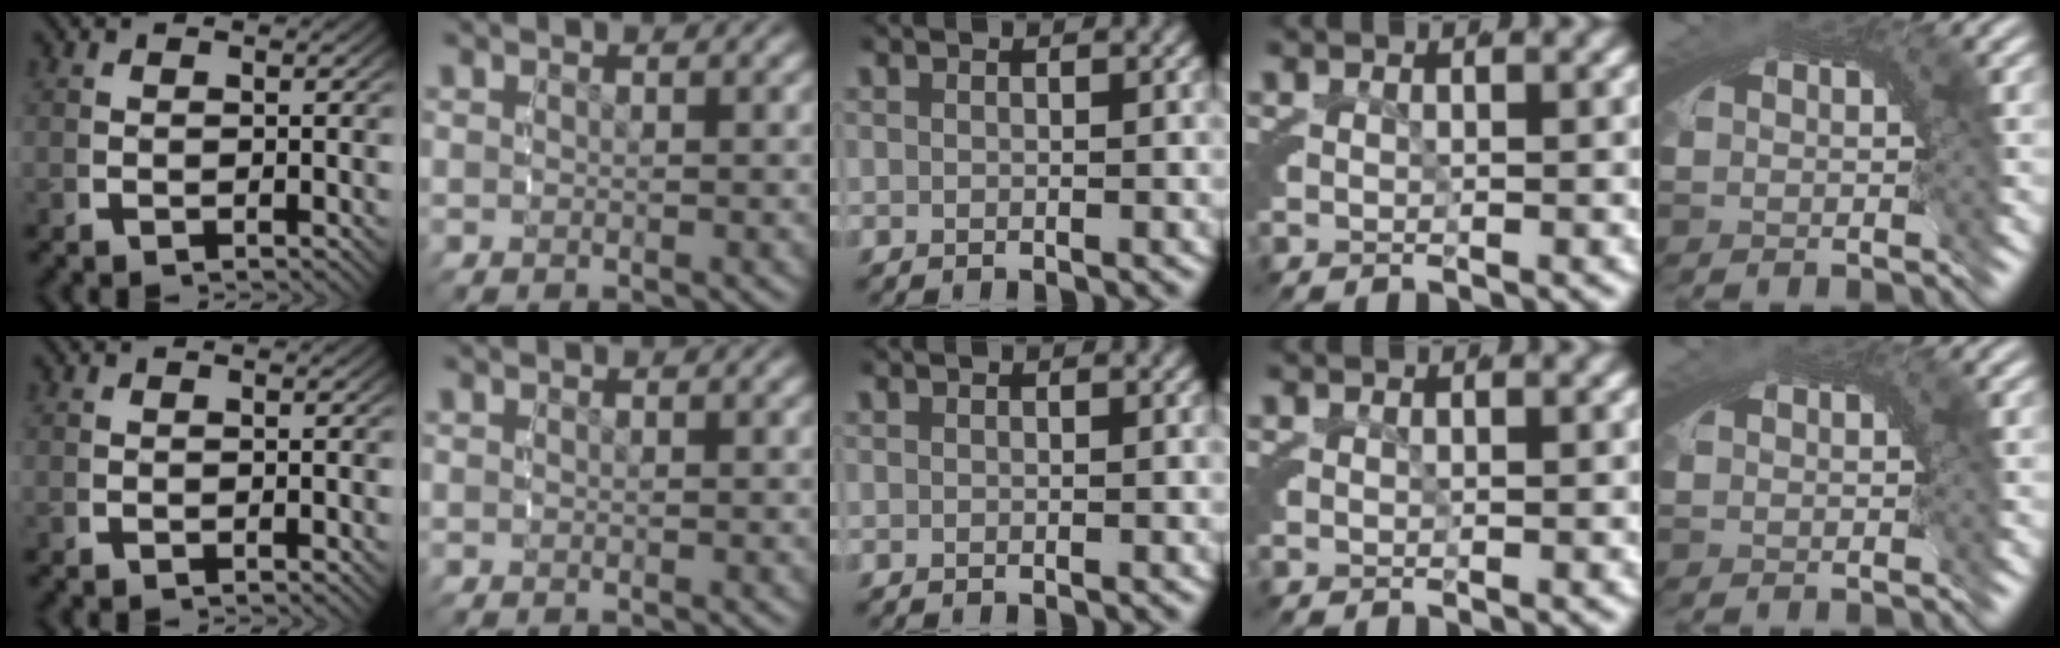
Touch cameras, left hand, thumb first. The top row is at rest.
{}